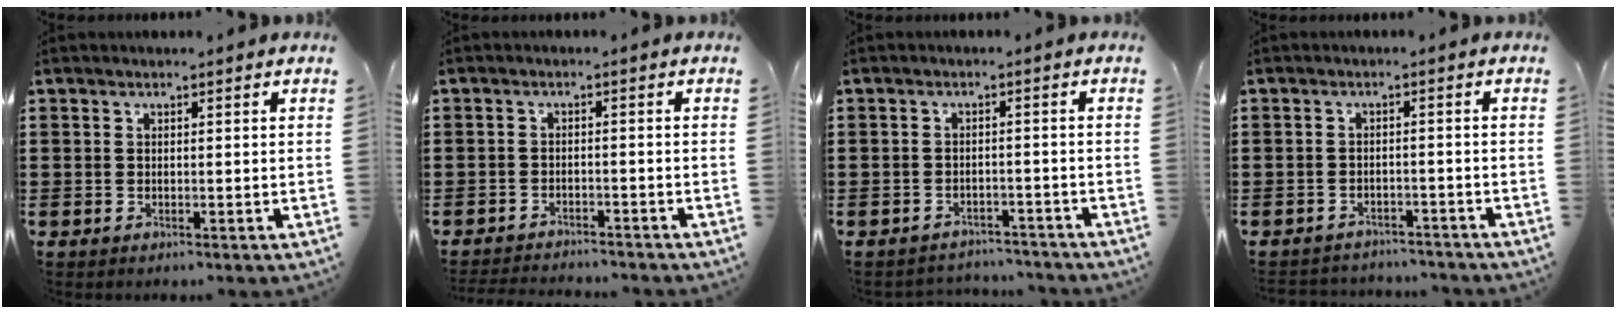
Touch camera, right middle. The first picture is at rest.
{"total": 2.2, "force": [-2.2, 0.0, 0.0], "torque": [-0.004, -0.001, -0.047]}
{"total": 2.3, "force": [-2.3, 0.2, -0.1], "torque": [-0.006, 0.000, -0.050]}
{"total": 2.3, "force": [-2.2, 0.2, -0.1], "torque": [-0.005, -0.001, -0.049]}